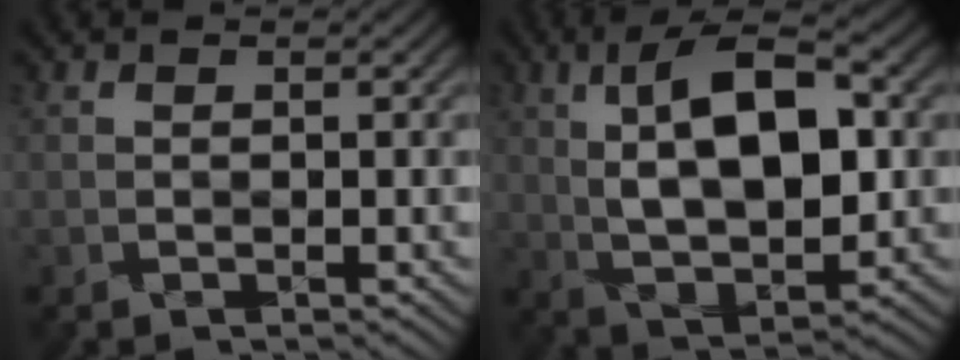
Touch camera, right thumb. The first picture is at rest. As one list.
[{"total": 12.6, "force": [2.0, 5.9, 11.0], "torque": [-0.195, 0.008, 0.026]}]